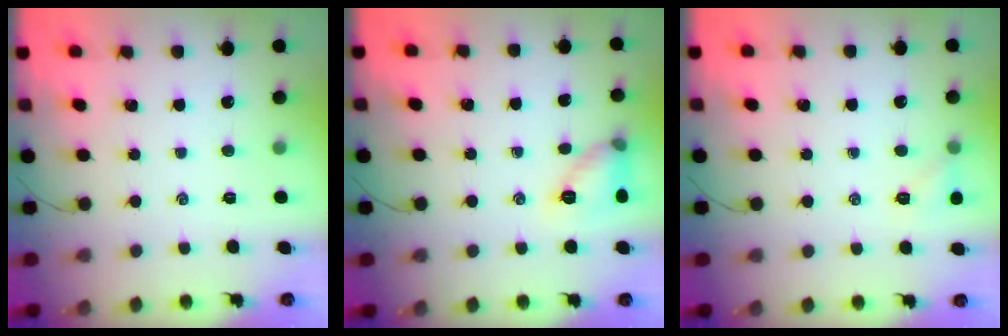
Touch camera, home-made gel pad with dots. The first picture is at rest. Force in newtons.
{"total": 9.7, "press": 9.6, "slide": 1.1}
{"total": 5.9, "press": 5.6, "slide": 1.7}